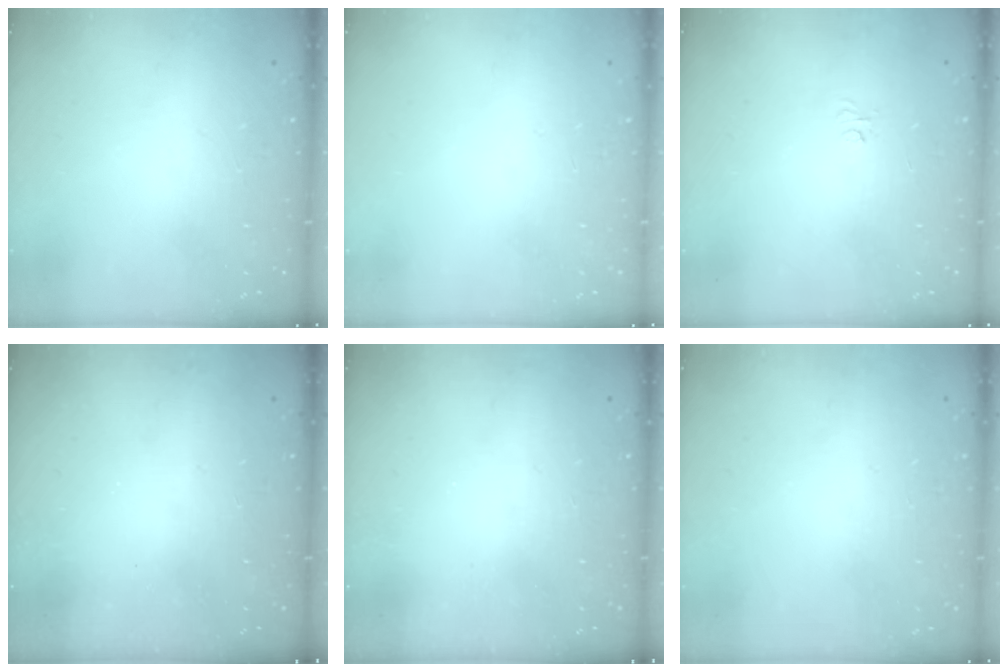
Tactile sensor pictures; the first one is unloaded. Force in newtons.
{"total": 0.0}
{"total": 3.1, "press": 3.0, "slide": 0.3}
{"total": 2.3, "press": 2.2, "slide": 0.8}
{"total": 2.3, "press": 2.2, "slide": 0.8}
{"total": 0.0}